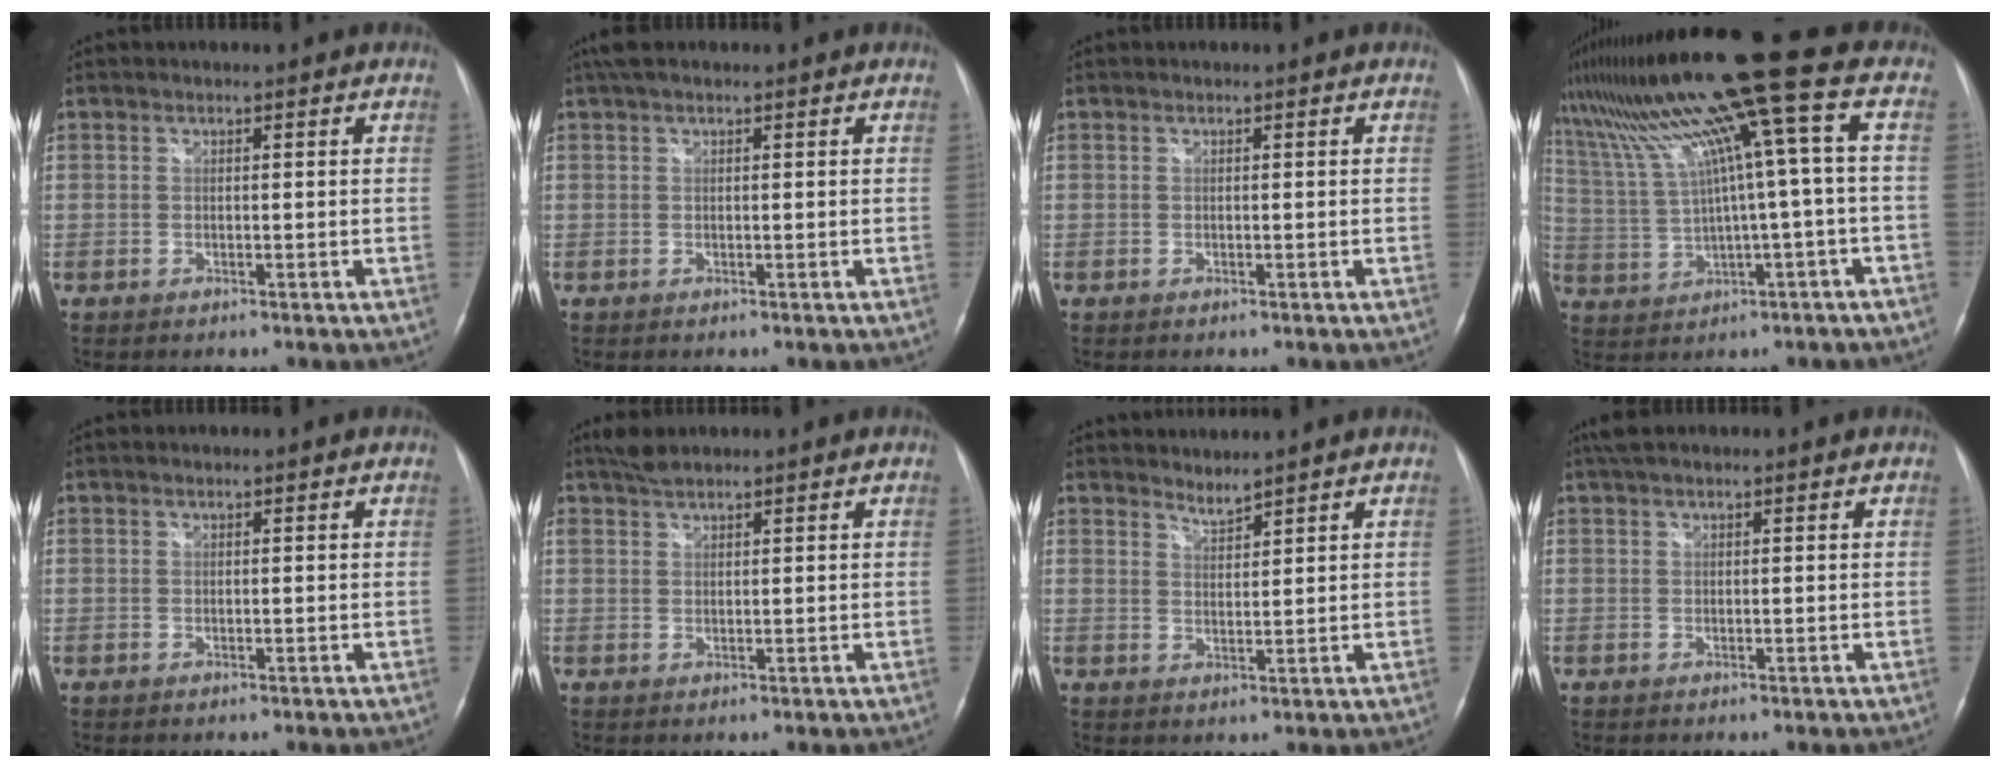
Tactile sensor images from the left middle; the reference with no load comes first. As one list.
[{"total": 3.1, "force": [2.2, 0.9, 2.0], "torque": [-0.041, 0.033, 0.040]}, {"total": 0.0}, {"total": 14.8, "force": [6.0, -1.3, 13.5], "torque": [-0.235, 0.041, 0.111]}, {"total": 0.0}, {"total": 2.5, "force": [2.3, 0.5, 0.9], "torque": [-0.023, 0.011, 0.046]}, {"total": 2.0, "force": [2.0, -0.3, 0.0], "torque": [-0.001, -0.003, 0.041]}, {"total": 3.0, "force": [2.3, 0.7, 1.8], "torque": [-0.035, 0.029, 0.043]}]